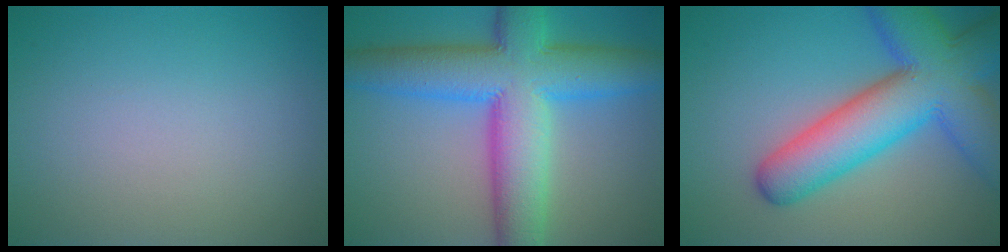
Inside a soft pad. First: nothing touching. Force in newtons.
{"total": 11.8, "press": 11.8, "slide": 0.2}
{"total": 11.3, "press": 11.3, "slide": 0.6}